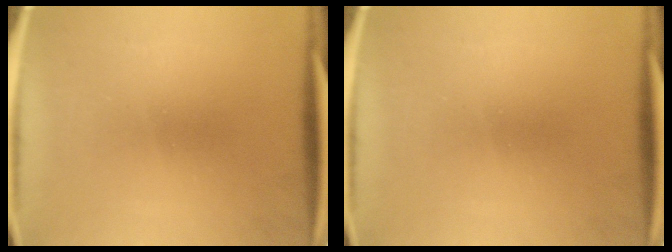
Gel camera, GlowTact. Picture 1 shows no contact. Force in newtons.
{"total": 0.0}